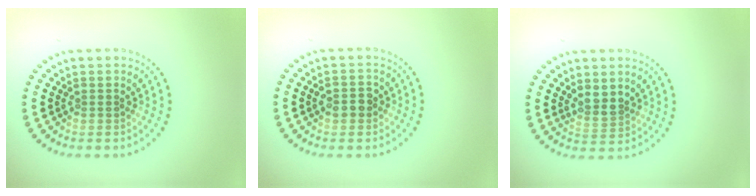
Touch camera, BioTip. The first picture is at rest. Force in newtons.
{"total": 1.9, "press": 1.9, "slide": 0.1}
{"total": 2.2, "press": 1.9, "slide": 1.1}